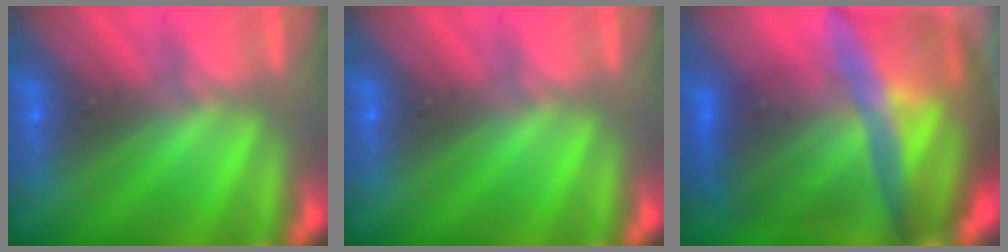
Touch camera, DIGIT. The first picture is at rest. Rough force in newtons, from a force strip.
{"total": 0.0}
{"total": 10.5}